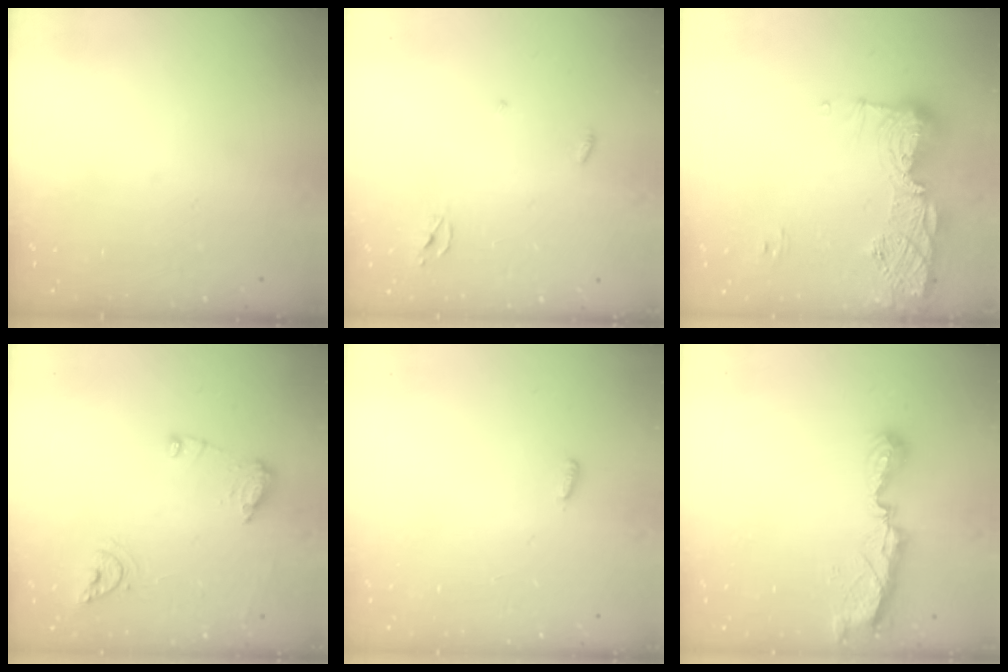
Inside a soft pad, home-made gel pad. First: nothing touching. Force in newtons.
{"total": 2.3, "press": 2.3, "slide": 0.1}
{"total": 14.7, "press": 14.7, "slide": 1.4}
{"total": 10.3, "press": 10.2, "slide": 1.1}
{"total": 2.7, "press": 2.6, "slide": 0.9}
{"total": 8.8, "press": 8.7, "slide": 0.4}